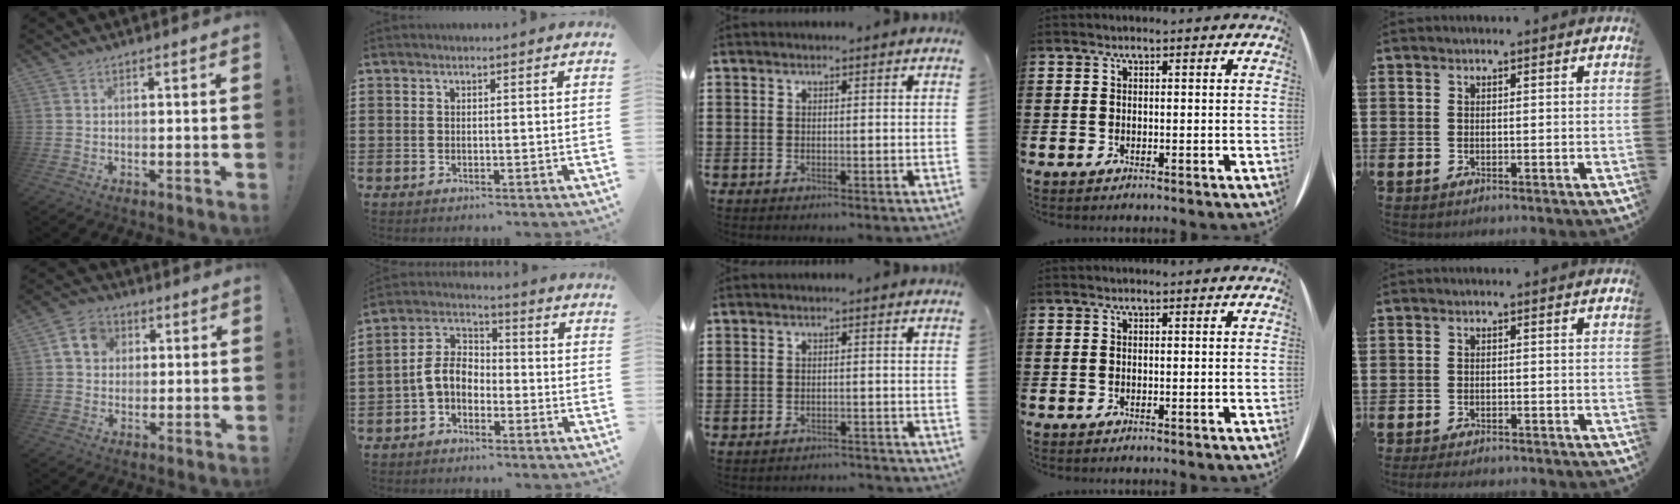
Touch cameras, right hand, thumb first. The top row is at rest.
{"thumb": {"total": 8.5, "force": [2.5, 7.3, 3.6], "torque": [-0.057, 0.005, 0.053]}, "index": {"total": 6.2, "force": [-2.1, 4.3, 4.0], "torque": [-0.106, 0.008, -0.051]}, "middle": {"total": 1.6, "force": [-1.6, 0.1, 0.0], "torque": [-0.006, 0.001, -0.034]}, "little": {"total": 1.0, "force": [-0.9, 0.1, 0.4], "torque": [-0.009, 0.002, -0.018]}}